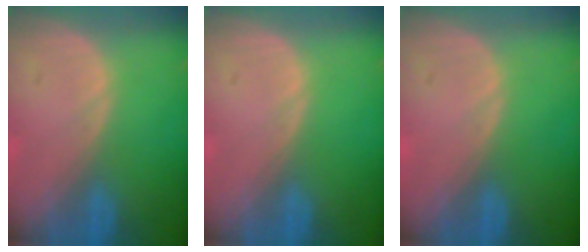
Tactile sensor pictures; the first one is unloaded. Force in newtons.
{"total": 0.0}
{"total": 0.0}